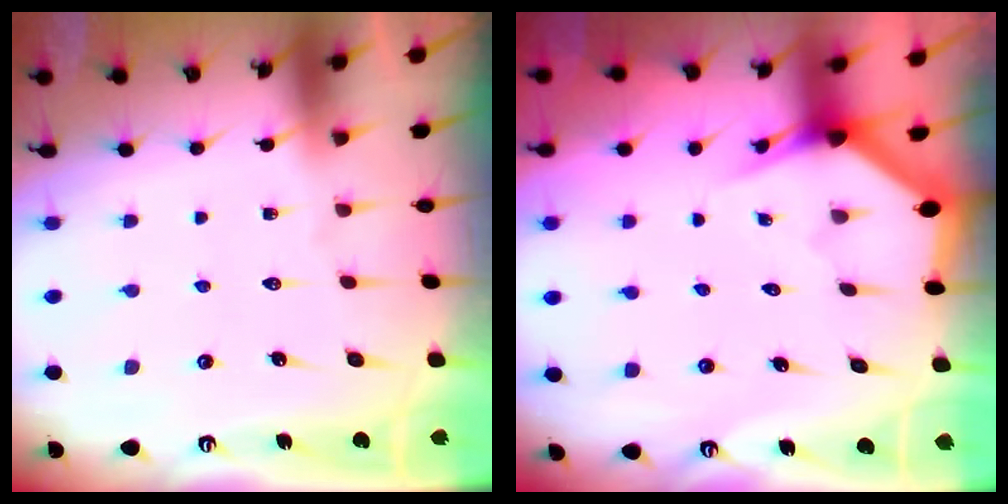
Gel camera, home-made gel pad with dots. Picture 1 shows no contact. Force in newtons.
{"total": 2.8, "press": 2.8, "slide": 0.0}